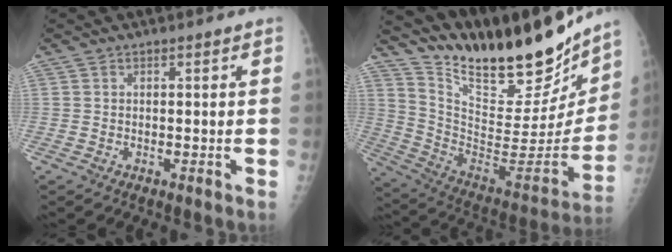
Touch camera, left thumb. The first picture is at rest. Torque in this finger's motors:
{"motor_torque": [0.45, 0.06, 0.67, -2.10, 0.03]}